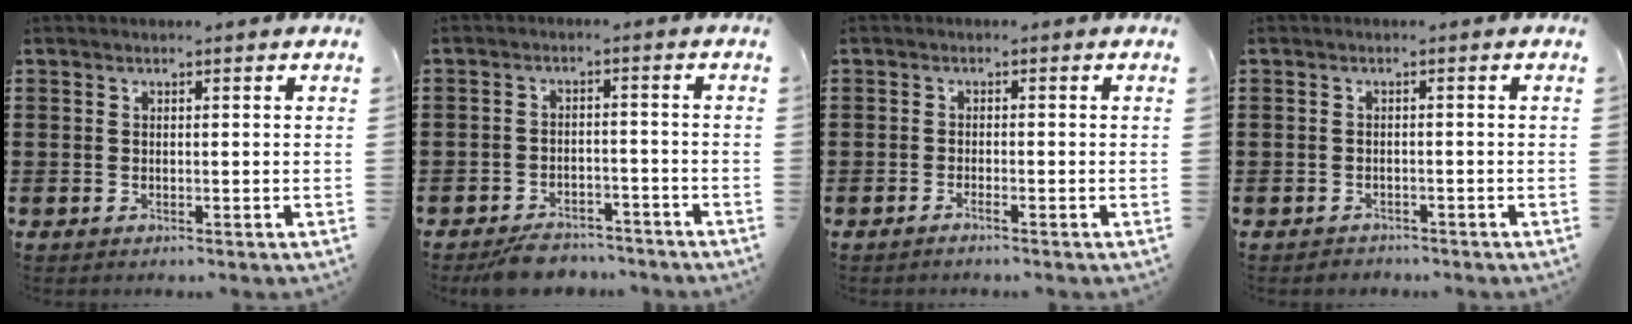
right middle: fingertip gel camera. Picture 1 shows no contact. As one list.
[{"total": 3.9, "force": [-3.7, 1.0, 0.6], "torque": [-0.012, 0.010, -0.075]}, {"total": 1.1, "force": [-0.8, 0.0, 0.7], "torque": [-0.012, -0.003, -0.015]}, {"total": 1.0, "force": [-1.0, 0.3, -0.1], "torque": [-0.002, 0.002, -0.022]}]